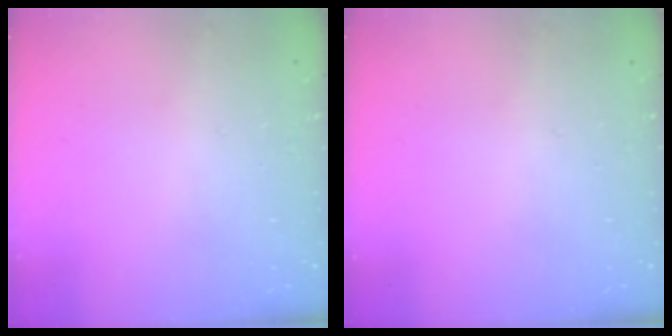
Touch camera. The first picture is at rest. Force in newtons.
{"total": 0.0}